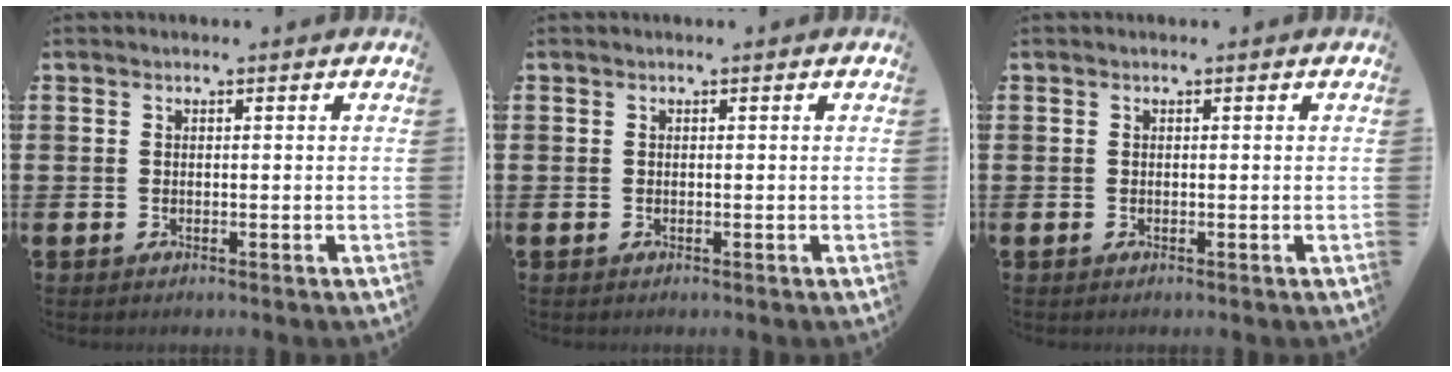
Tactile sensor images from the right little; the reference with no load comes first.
{"total": 0.0}
{"total": 0.0}